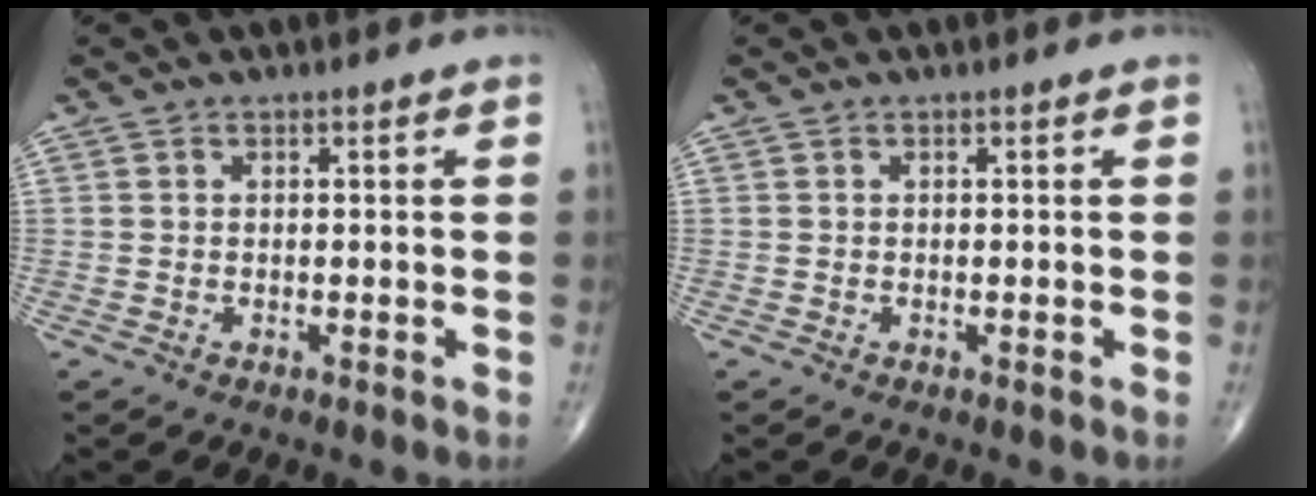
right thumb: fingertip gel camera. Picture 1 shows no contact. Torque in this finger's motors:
{"motor_torque": [-0.11, -0.12, 0.10, 0.04, 0.03]}